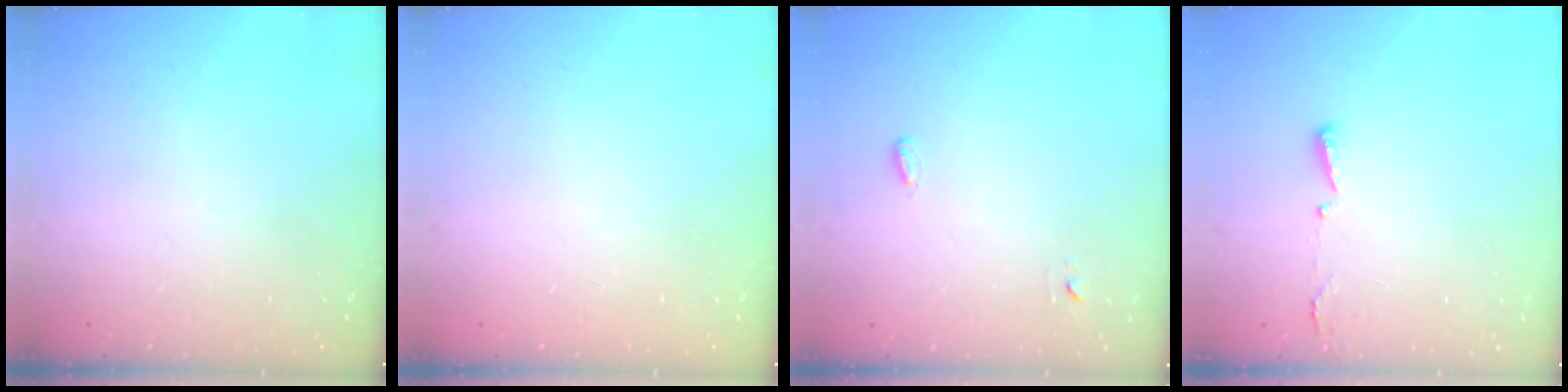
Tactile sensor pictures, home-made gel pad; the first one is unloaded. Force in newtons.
{"total": 0.0}
{"total": 2.8, "press": 2.7, "slide": 0.6}
{"total": 2.9, "press": 2.8, "slide": 0.6}